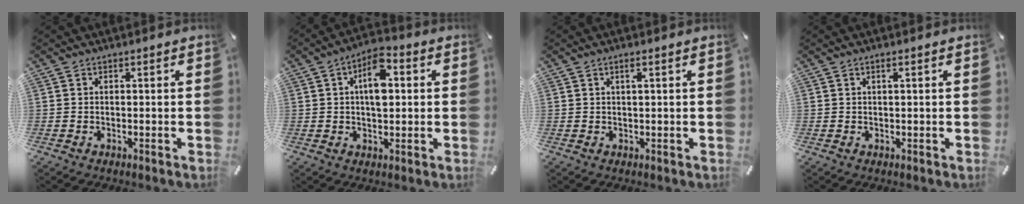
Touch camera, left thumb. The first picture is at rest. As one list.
[{"total": 8.4, "force": [1.6, 4.4, 6.9], "torque": [-0.102, 0.002, 0.024]}, {"total": 1.6, "force": [0.5, 0.2, 1.5], "torque": [-0.029, 0.001, 0.008]}, {"total": 1.1, "force": [0.3, 0.1, 1.0], "torque": [-0.018, 0.000, 0.005]}]